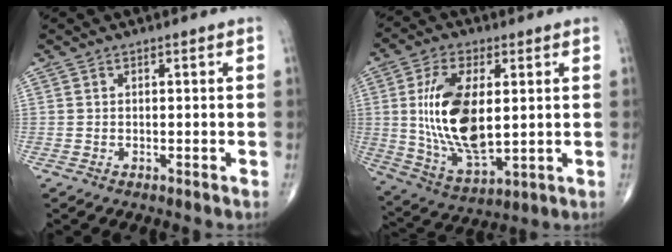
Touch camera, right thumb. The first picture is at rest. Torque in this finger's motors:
{"motor_torque": [1.75, 2.57, 1.74, 0.22, 0.17]}